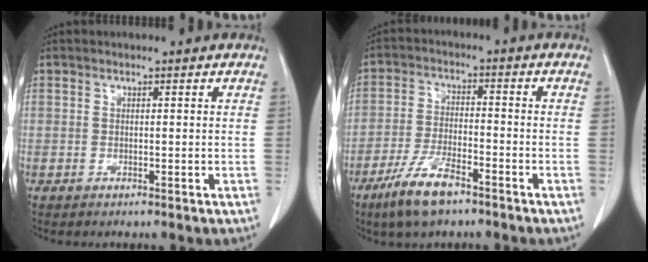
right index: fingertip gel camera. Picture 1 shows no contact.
{"total": 8.6, "force": [-5.9, 2.0, 5.9], "torque": [-0.121, -0.012, -0.109]}